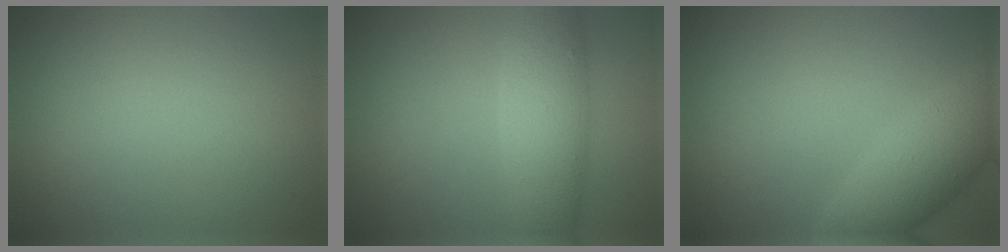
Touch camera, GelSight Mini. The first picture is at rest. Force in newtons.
{"total": 5.8, "press": 5.8, "slide": 0.3}
{"total": 5.0, "press": 5.0, "slide": 0.2}